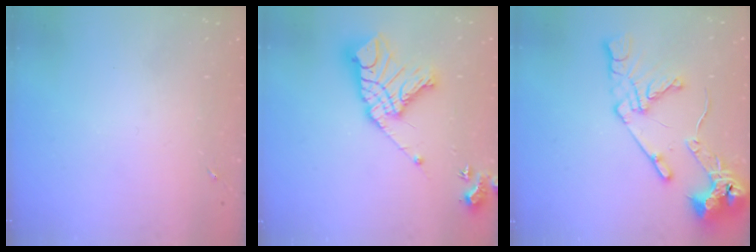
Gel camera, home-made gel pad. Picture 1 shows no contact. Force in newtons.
{"total": 18.9, "press": 18.8, "slide": 2.1}
{"total": 15.2, "press": 15.1, "slide": 1.8}